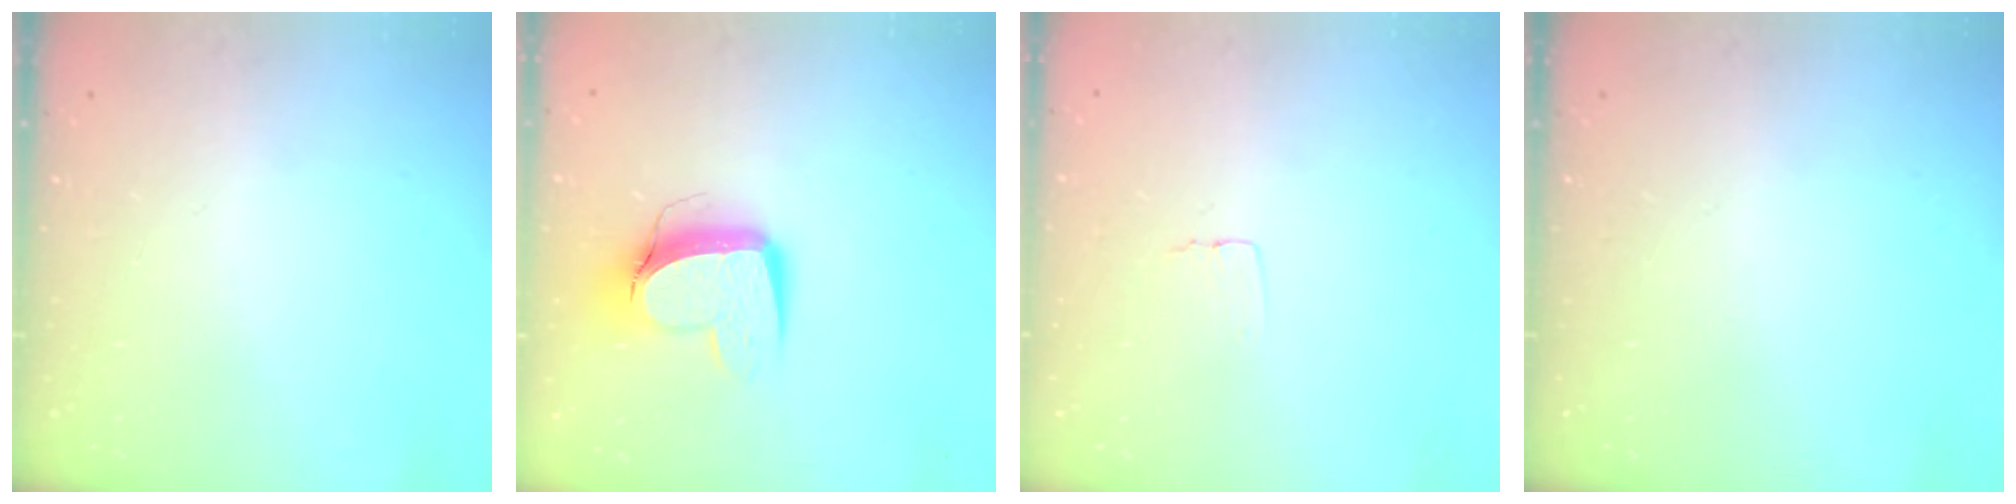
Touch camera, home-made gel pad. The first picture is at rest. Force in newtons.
{"total": 10.8, "press": 10.7, "slide": 1.1}
{"total": 3.1, "press": 3.1, "slide": 0.2}
{"total": 0.0}